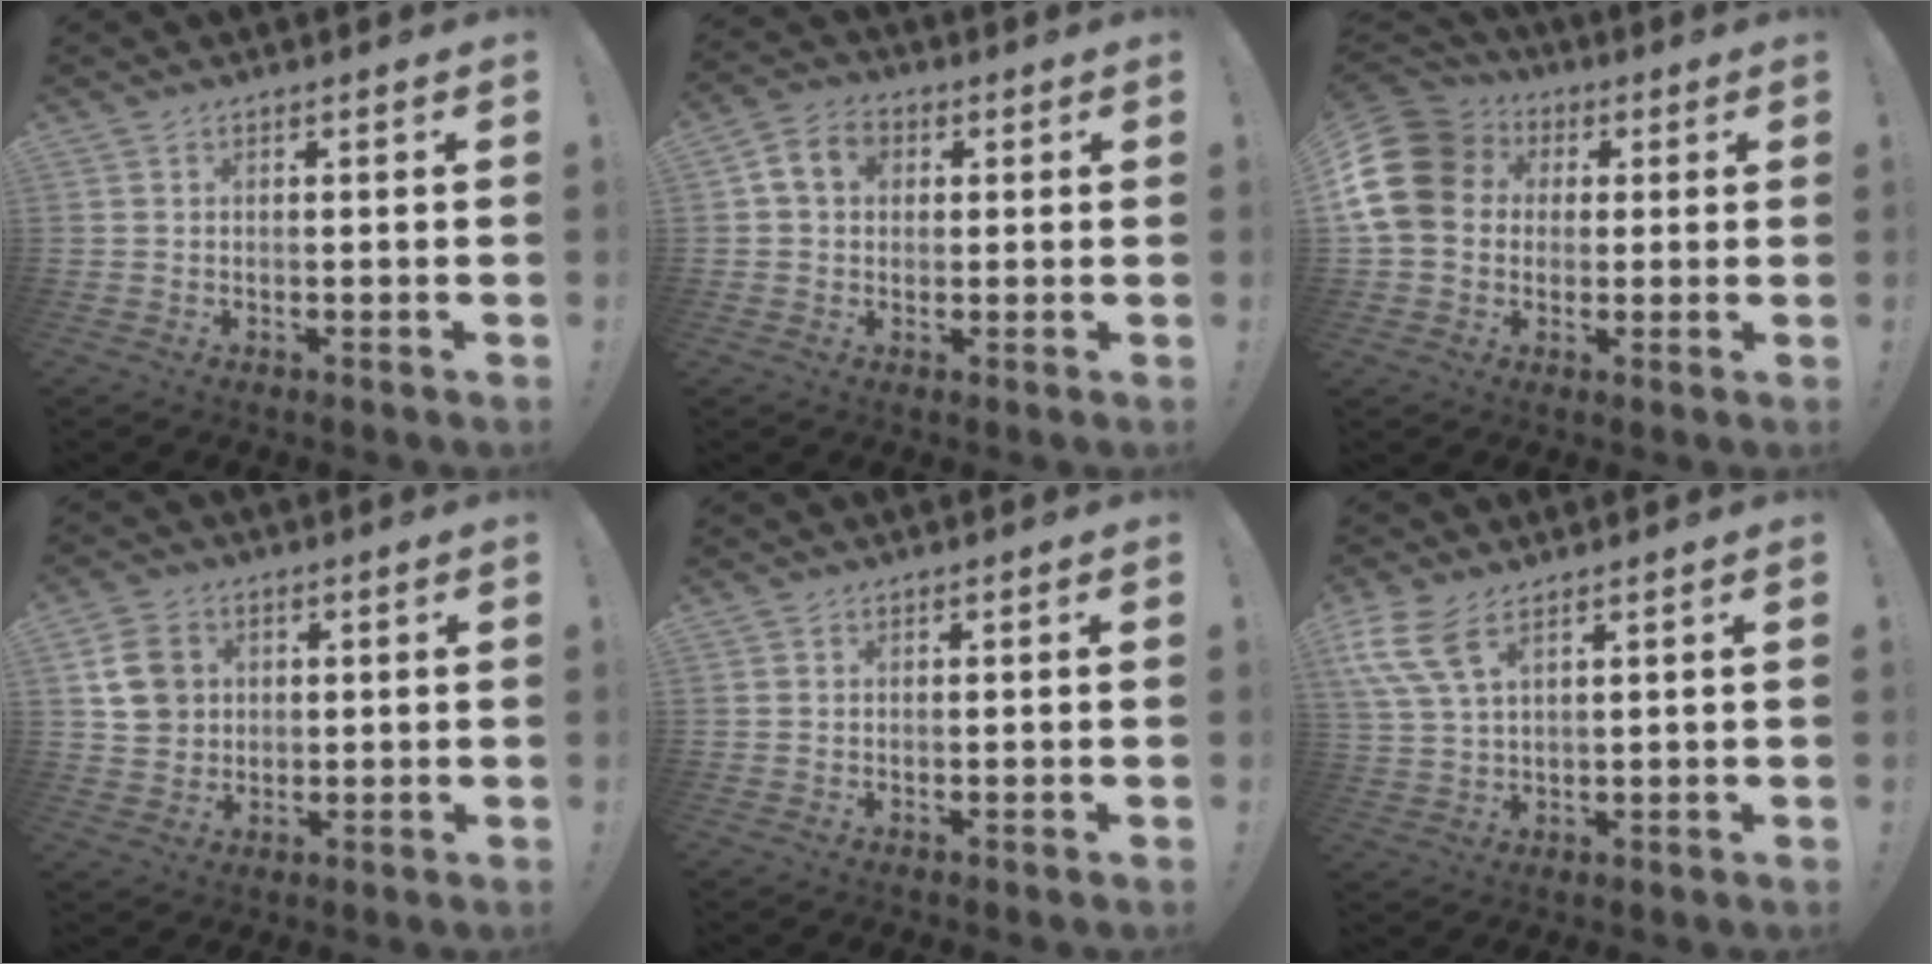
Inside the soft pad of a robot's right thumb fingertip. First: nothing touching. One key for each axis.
{"total": 7.2, "fx": 1.6, "fy": 5.7, "fz": 4.1, "tx": -0.066, "ty": 0.011, "tz": 0.033}
{"total": 16.7, "fx": 3.2, "fy": 13.6, "fz": 9.1, "tx": -0.172, "ty": 0.004, "tz": 0.063}
{"total": 9.7, "fx": 2.8, "fy": 8.4, "fz": 3.7, "tx": -0.039, "ty": 0.000, "tz": 0.060}
{"total": 0.0}
{"total": 9.8, "fx": 5.5, "fy": 4.4, "fz": 6.8, "tx": -0.151, "ty": -0.014, "tz": 0.107}